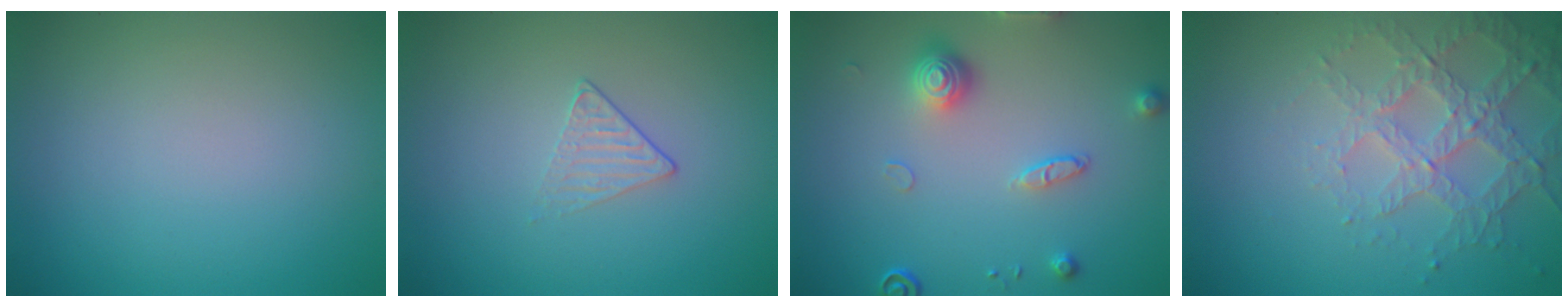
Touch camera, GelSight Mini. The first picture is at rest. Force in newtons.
{"total": 1.2, "press": 0.7, "slide": 1.0}
{"total": 3.0, "press": 2.8, "slide": 1.1}
{"total": 4.1, "press": 3.2, "slide": 2.5}